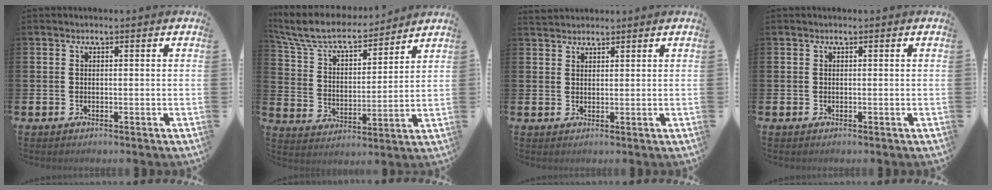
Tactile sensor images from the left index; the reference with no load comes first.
{"total": 9.0, "force": [7.9, 2.6, 3.3], "torque": [-0.108, -0.049, 0.140]}
{"total": 2.1, "force": [2.0, 0.7, 0.1], "torque": [0.002, -0.002, 0.036]}
{"total": 0.0}